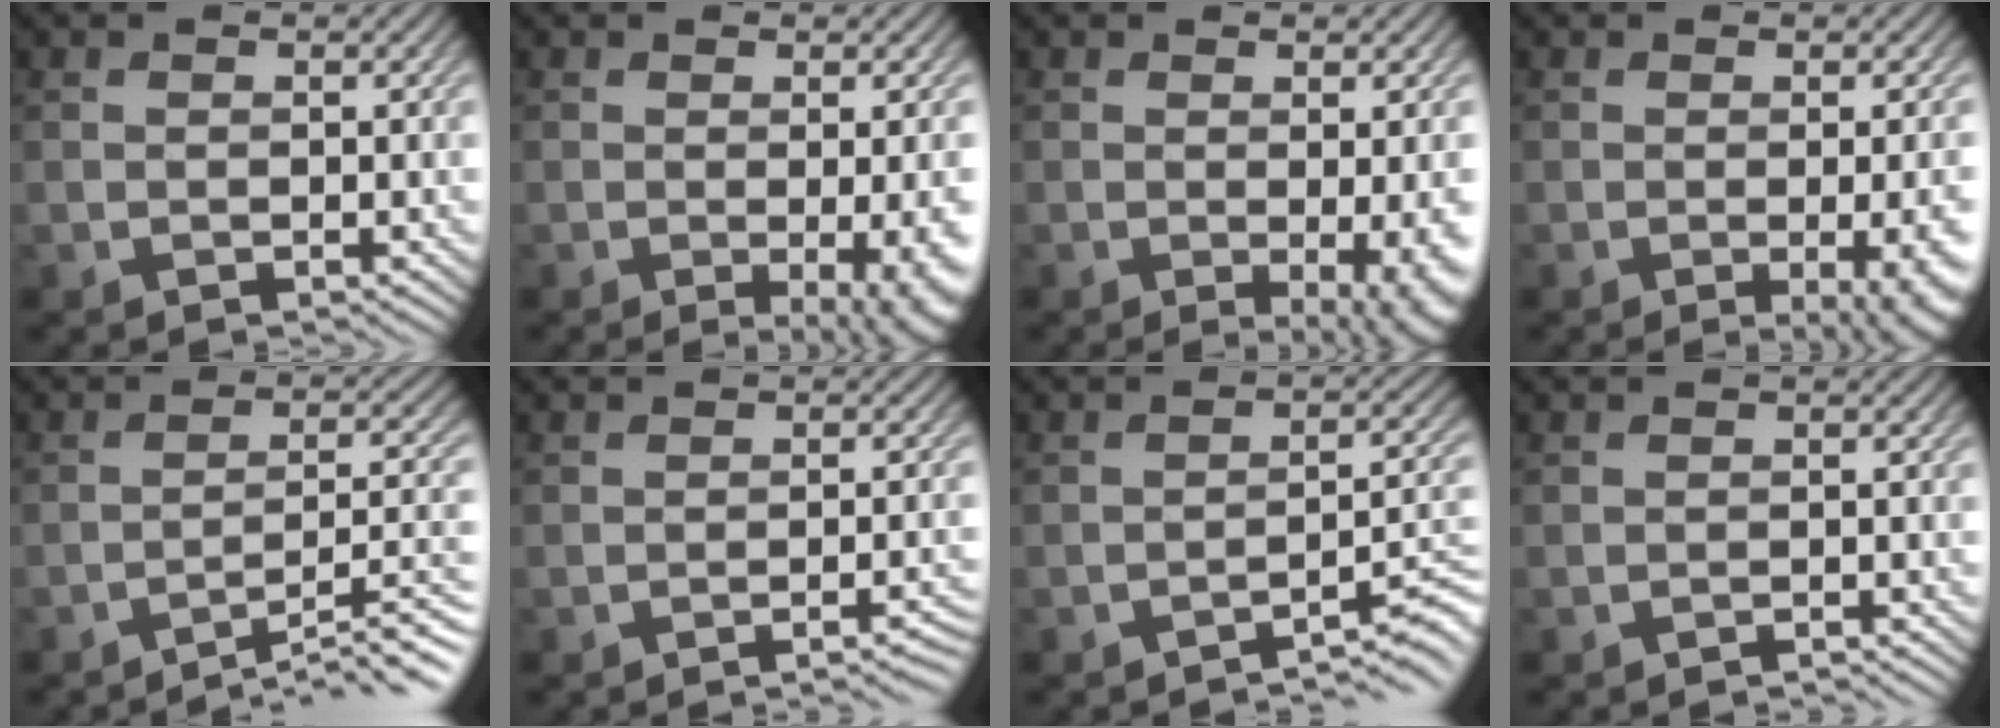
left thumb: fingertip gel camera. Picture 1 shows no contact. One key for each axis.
{"total": 7.9, "fx": -1.8, "fy": 2.5, "fz": 7.3, "tx": -0.075, "ty": -0.015, "tz": -0.006}
{"total": 7.0, "fx": -1.5, "fy": 2.1, "fz": 6.5, "tx": -0.071, "ty": -0.015, "tz": -0.006}
{"total": 8.6, "fx": -2.2, "fy": 3.0, "fz": 7.8, "tx": -0.068, "ty": -0.009, "tz": -0.014}
{"total": 8.4, "fx": -5.9, "fy": 1.3, "fz": 5.8, "tx": -0.081, "ty": 0.015, "tz": -0.084}
{"total": 2.8, "fx": -1.8, "fy": 0.4, "fz": 2.1, "tx": -0.021, "ty": 0.007, "tz": -0.031}
{"total": 4.7, "fx": -3.4, "fy": 0.7, "fz": 3.1, "tx": -0.041, "ty": 0.012, "tz": -0.052}
{"total": 0.9, "fx": -0.9, "fy": 0.0, "fz": 0.1, "tx": 0.000, "ty": -0.001, "tz": -0.019}